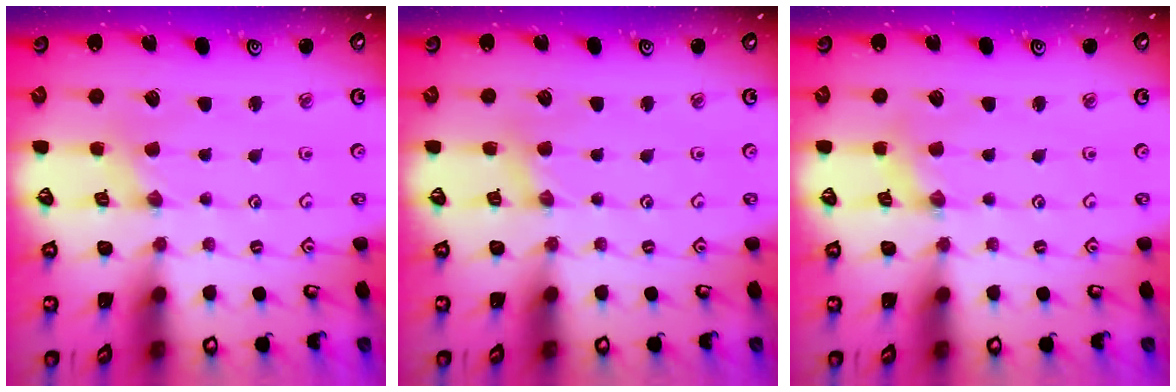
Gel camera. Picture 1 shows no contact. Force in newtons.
{"total": 2.5, "press": 2.5, "slide": 0.4}
{"total": 2.1, "press": 2.1, "slide": 0.4}